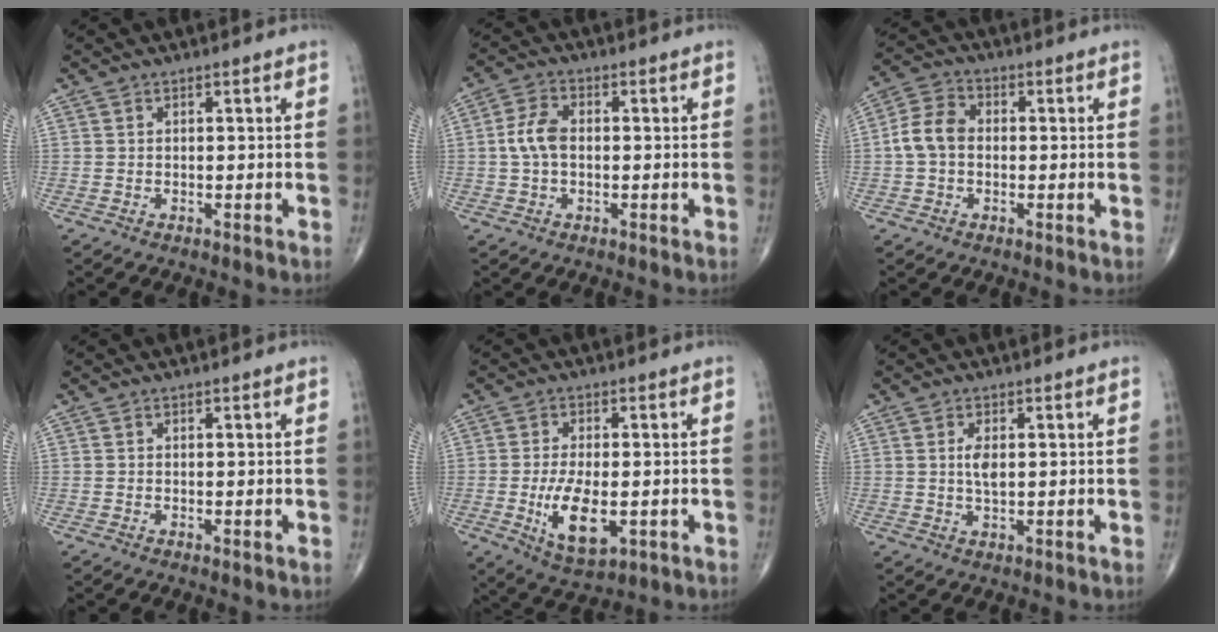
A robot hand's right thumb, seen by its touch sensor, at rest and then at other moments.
{"total": 5.6, "force": [-0.1, 3.4, 4.4], "torque": [-0.093, 0.016, -0.007]}
{"total": 6.7, "force": [-0.4, 4.9, 4.5], "torque": [-0.083, 0.023, -0.018]}
{"total": 0.0}
{"total": 9.8, "force": [-2.0, 4.5, 8.5], "torque": [-0.146, -0.013, -0.027]}
{"total": 3.3, "force": [0.5, 1.5, 2.8], "torque": [-0.054, -0.005, 0.010]}